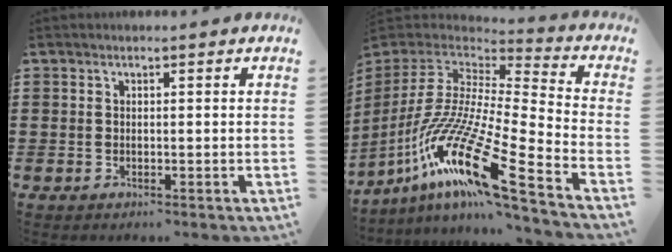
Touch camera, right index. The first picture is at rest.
{"total": 18.4, "force": [-11.0, 2.7, 14.6], "torque": [-0.316, -0.001, -0.213]}